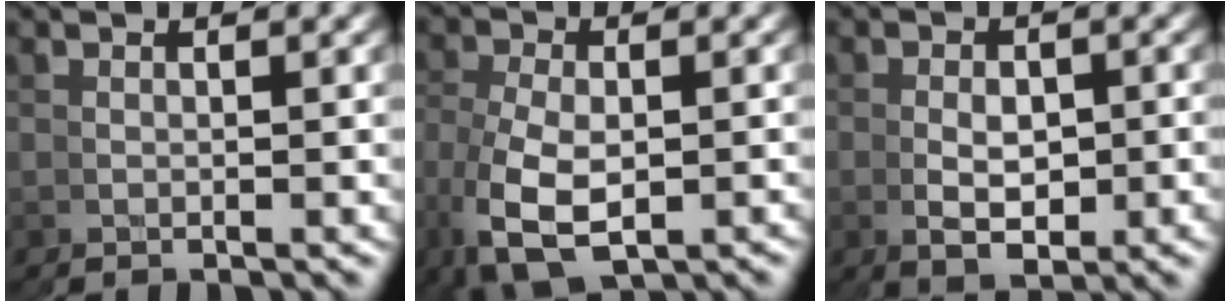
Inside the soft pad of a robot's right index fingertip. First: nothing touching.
{"total": 4.3, "force": [-1.5, 3.2, 2.5], "torque": [-0.080, -0.019, -0.011]}
{"total": 1.8, "force": [0.0, 0.8, 1.6], "torque": [-0.017, 0.002, 0.002]}